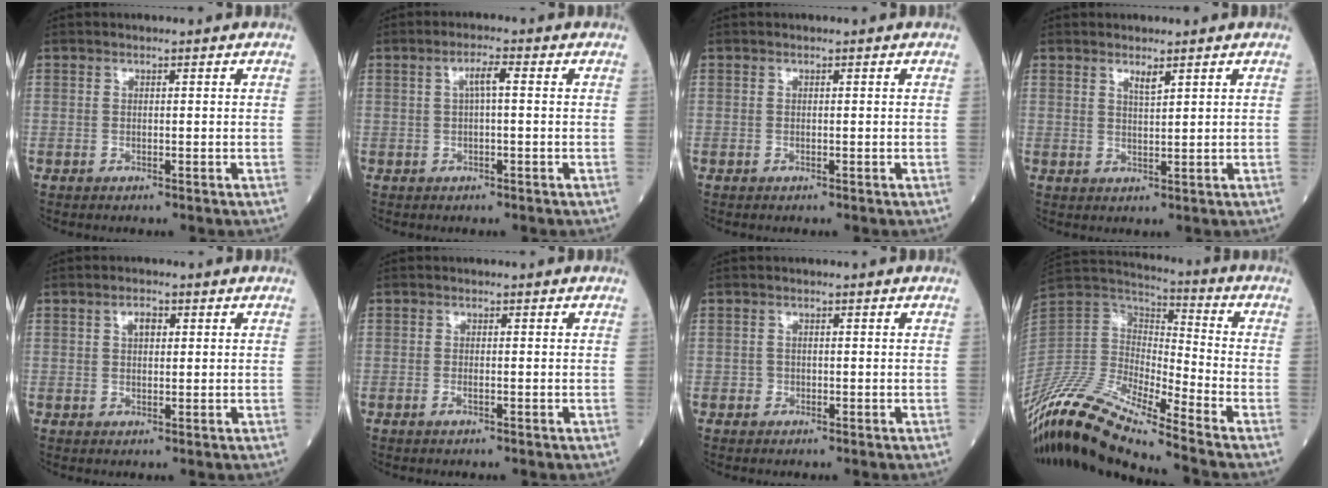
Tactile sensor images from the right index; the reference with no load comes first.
{"total": 2.6, "force": [0.4, 0.3, 2.6], "torque": [-0.048, 0.007, 0.007]}
{"total": 0.0}
{"total": 1.7, "force": [1.3, 0.1, 1.1], "torque": [-0.023, -0.006, 0.024]}
{"total": 2.3, "force": [0.8, 1.2, 1.7], "torque": [-0.031, 0.004, 0.013]}
{"total": 1.1, "force": [-0.5, 0.2, 0.9], "torque": [-0.021, -0.001, -0.010]}
{"total": 0.7, "force": [-0.2, 0.7, 0.2], "torque": [-0.002, 0.002, -0.004]}
{"total": 17.0, "force": [-14.3, 0.6, 9.2], "torque": [-0.195, 0.010, -0.277]}